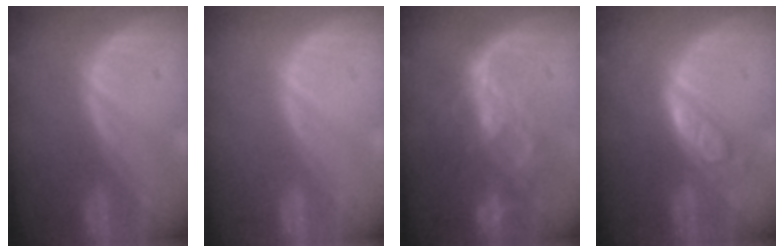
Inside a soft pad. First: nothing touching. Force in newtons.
{"total": 0.0}
{"total": 8.8, "press": 7.5, "slide": 4.7}
{"total": 5.4, "press": 4.7, "slide": 2.8}